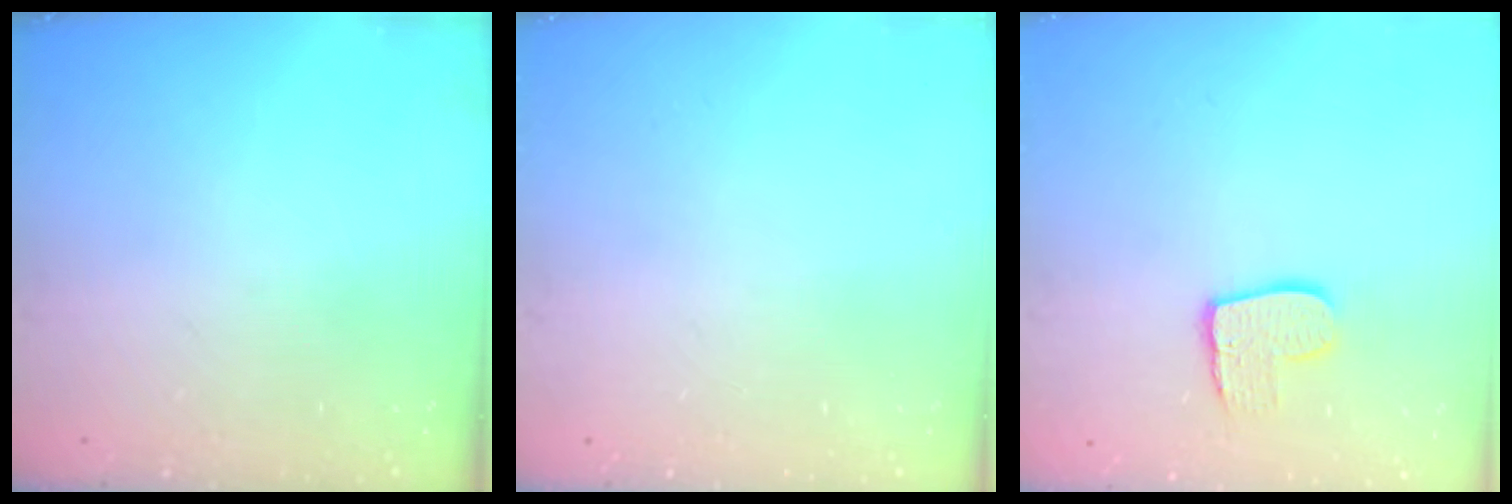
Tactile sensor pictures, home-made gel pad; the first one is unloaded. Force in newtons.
{"total": 0.0}
{"total": 9.8, "press": 9.8, "slide": 0.9}